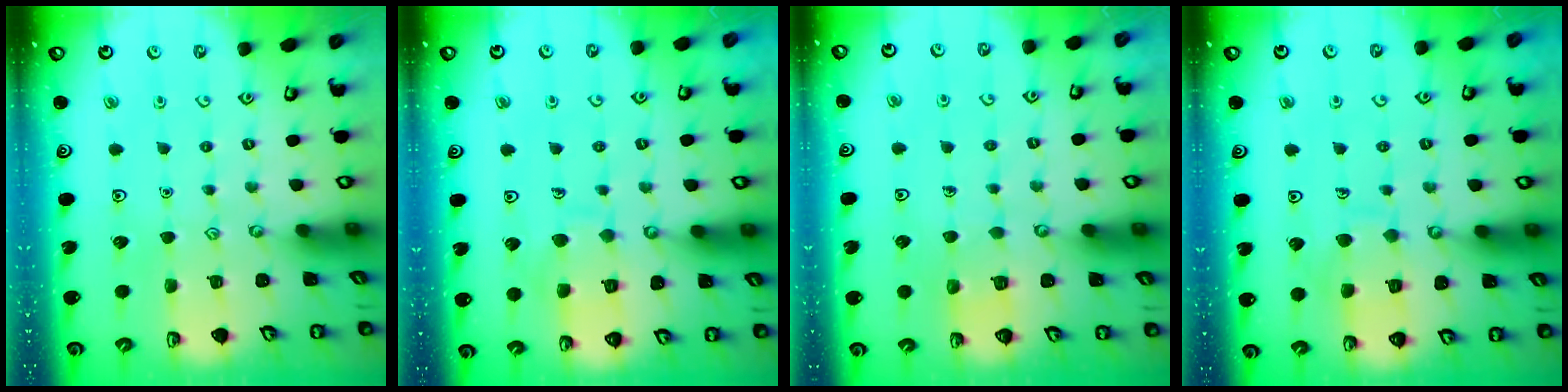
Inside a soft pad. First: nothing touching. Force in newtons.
{"total": 8.2, "press": 8.1, "slide": 0.8}
{"total": 2.7, "press": 2.7, "slide": 0.1}
{"total": 8.2, "press": 8.1, "slide": 0.8}